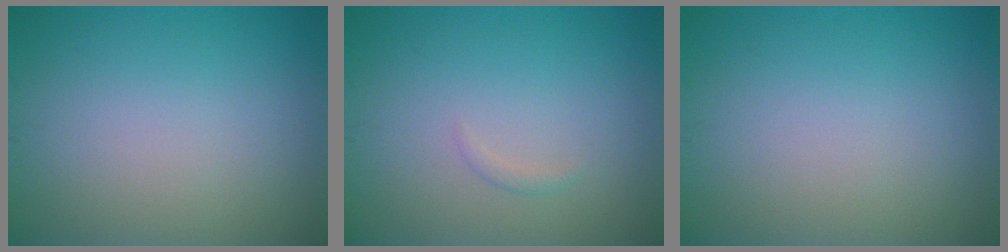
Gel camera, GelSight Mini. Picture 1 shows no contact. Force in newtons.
{"total": 0.5, "press": 0.5, "slide": 0.0}
{"total": 0.0}